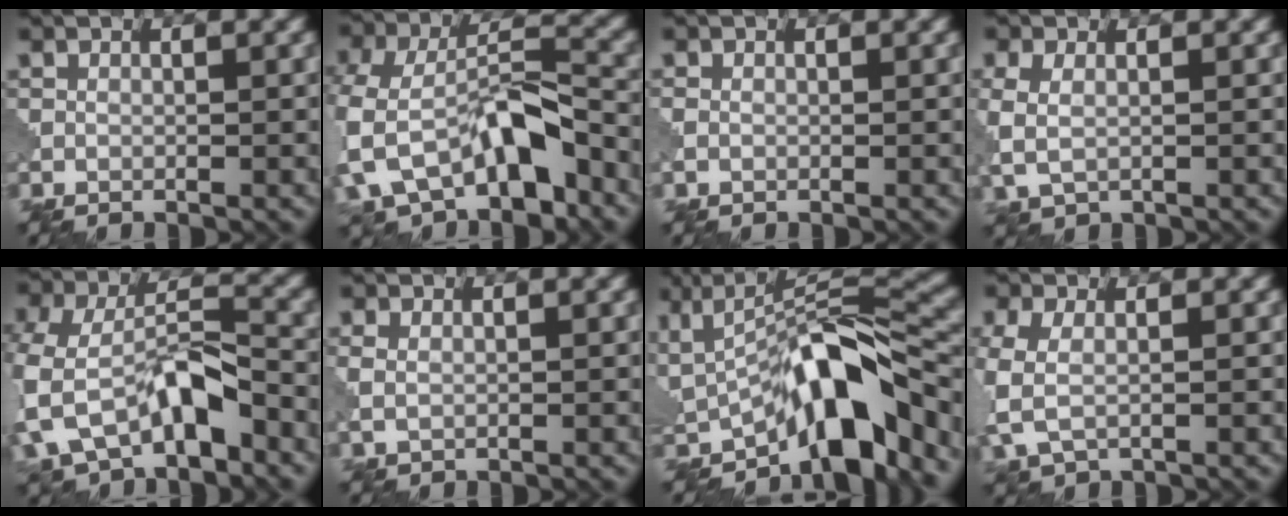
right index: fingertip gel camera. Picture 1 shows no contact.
{"total": 9.5, "force": [-4.3, 5.2, 6.7], "torque": [-0.128, 0.007, -0.080]}
{"total": 0.8, "force": [-0.2, 0.7, 0.4], "torque": [-0.009, -0.001, -0.006]}
{"total": 3.3, "force": [-0.1, 2.2, 2.5], "torque": [-0.066, -0.003, 0.001]}
{"total": 8.4, "force": [-3.7, 4.6, 6.1], "torque": [-0.128, 0.003, -0.075]}
{"total": 1.7, "force": [0.2, 1.2, 1.1], "torque": [-0.031, -0.001, 0.008]}
{"total": 9.4, "force": [-4.2, 3.4, 7.7], "torque": [-0.089, 0.013, -0.079]}
{"total": 4.4, "force": [-0.8, 2.8, 3.4], "torque": [-0.095, -0.005, -0.019]}